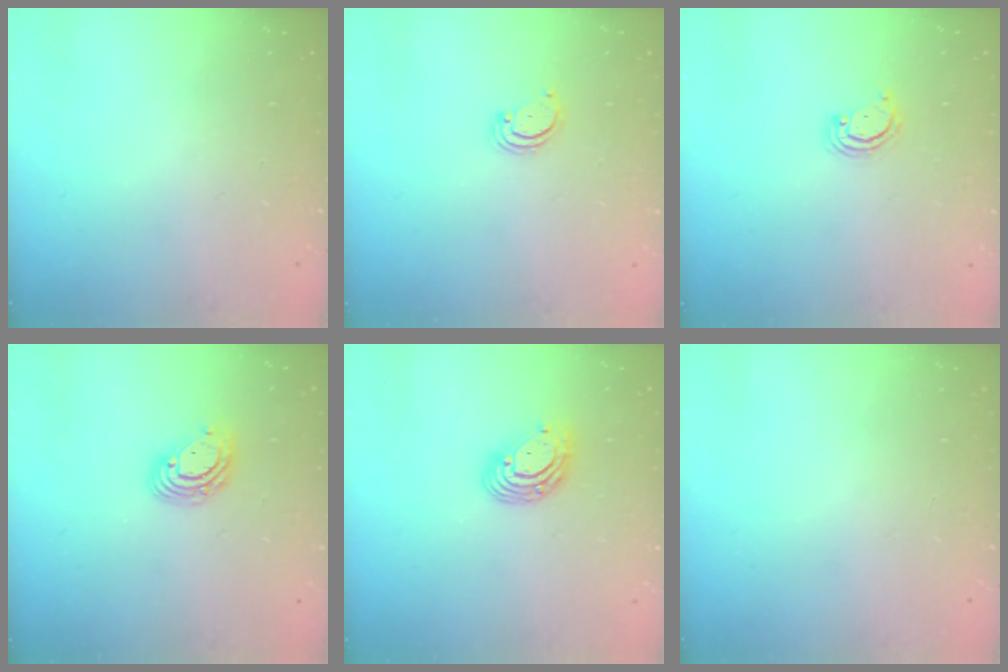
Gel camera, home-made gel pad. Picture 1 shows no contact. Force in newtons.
{"total": 2.5, "press": 2.5, "slide": 0.3}
{"total": 3.3, "press": 3.3, "slide": 0.4}
{"total": 8.0, "press": 7.8, "slide": 1.5}
{"total": 9.6, "press": 9.4, "slide": 1.9}
{"total": 0.0}